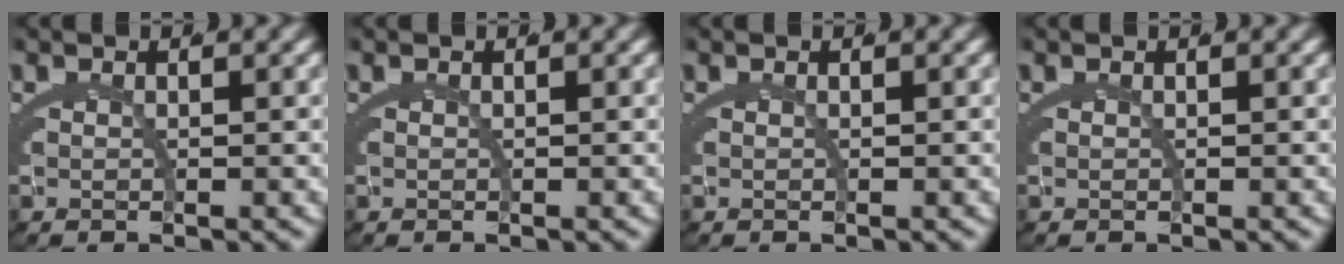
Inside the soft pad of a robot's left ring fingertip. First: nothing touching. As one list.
[{"total": 0.0}, {"total": 0.0}, {"total": 0.0}]